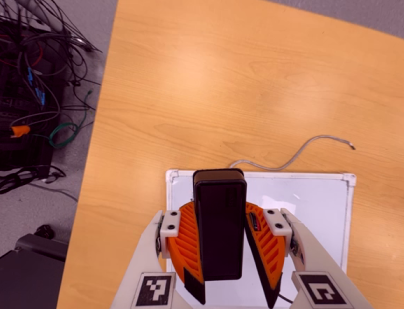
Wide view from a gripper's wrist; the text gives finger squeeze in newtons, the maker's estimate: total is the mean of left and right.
{"total": 7.2, "left": 7.8, "right": 6.6}